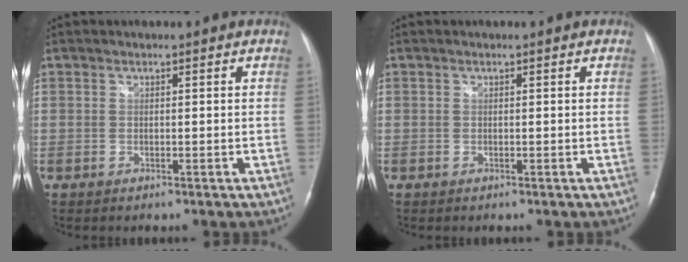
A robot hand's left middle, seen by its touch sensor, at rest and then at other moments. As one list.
[{"total": 0.0}]